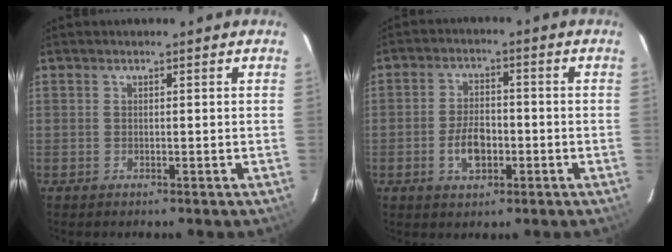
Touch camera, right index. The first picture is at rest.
{"total": 6.3, "force": [-2.0, 3.5, 4.8], "torque": [-0.095, 0.006, -0.028]}